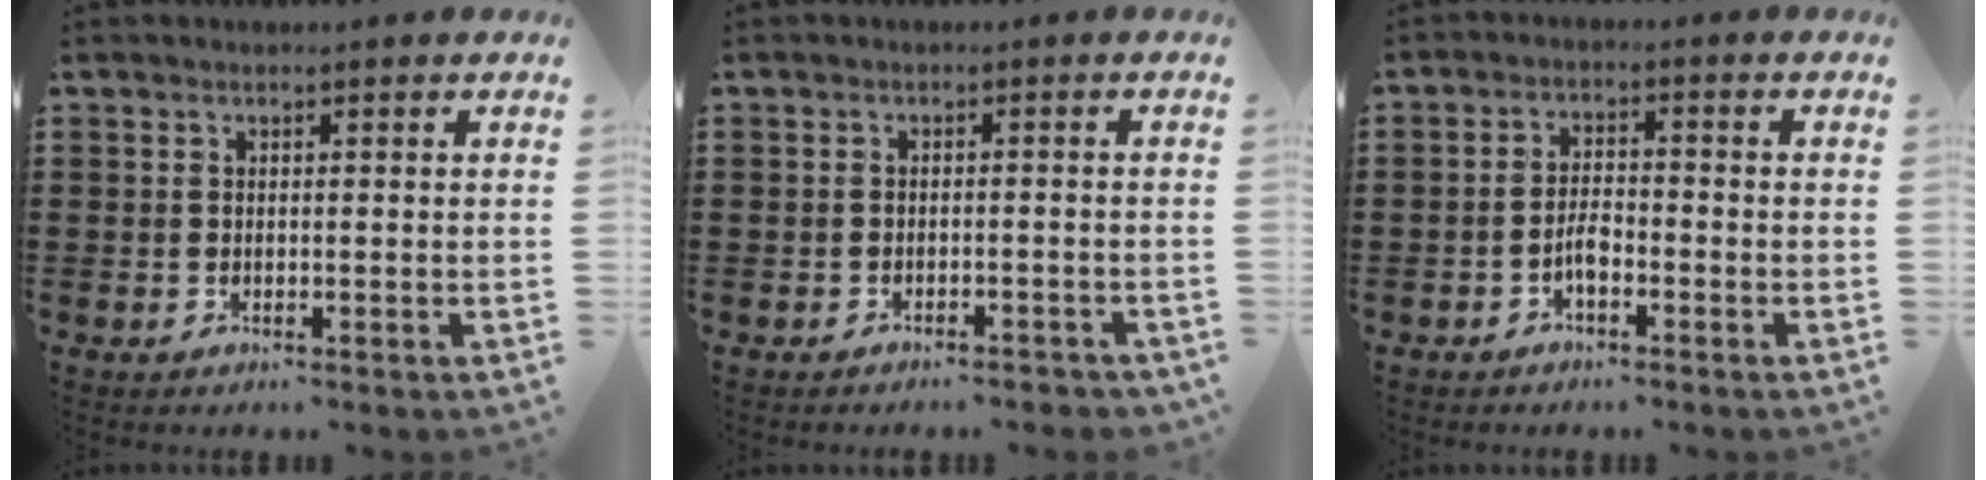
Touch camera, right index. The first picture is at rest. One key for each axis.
{"total": 1.4, "fx": -1.4, "fy": 0.2, "fz": 0.3, "tx": -0.011, "ty": 0.000, "tz": -0.028}
{"total": 3.2, "fx": -1.6, "fy": 1.3, "fz": 2.4, "tx": -0.060, "ty": 0.002, "tz": -0.036}